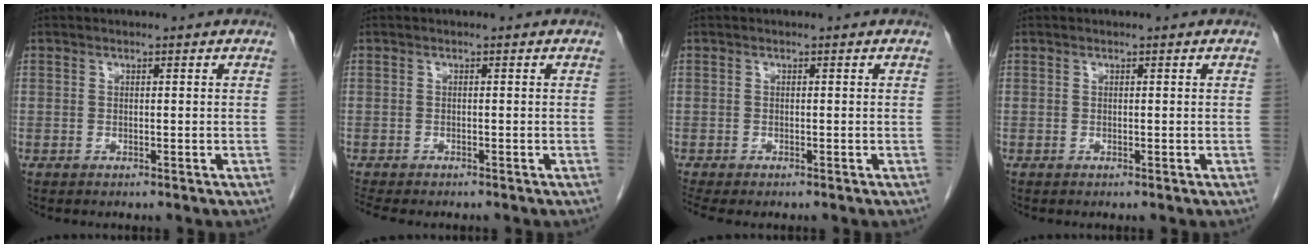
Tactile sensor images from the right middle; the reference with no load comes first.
{"total": 4.4, "force": [-3.8, 1.1, 1.9], "torque": [-0.029, -0.010, -0.058]}
{"total": 1.9, "force": [-1.6, 0.5, 0.9], "torque": [-0.015, -0.007, -0.023]}
{"total": 0.0}